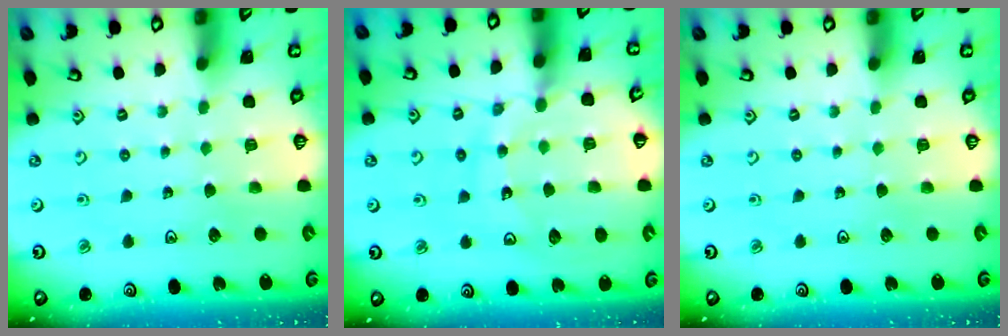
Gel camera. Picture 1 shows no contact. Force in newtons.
{"total": 12.4, "press": 12.4, "slide": 1.4}
{"total": 0.0}